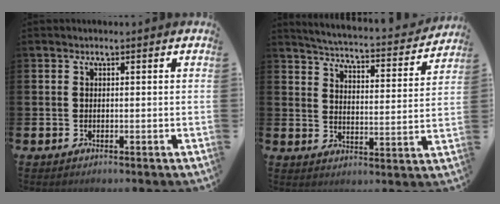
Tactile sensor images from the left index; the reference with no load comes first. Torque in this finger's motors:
{"motor_torque": [0.81, -1.33, 0.06, 0.01]}